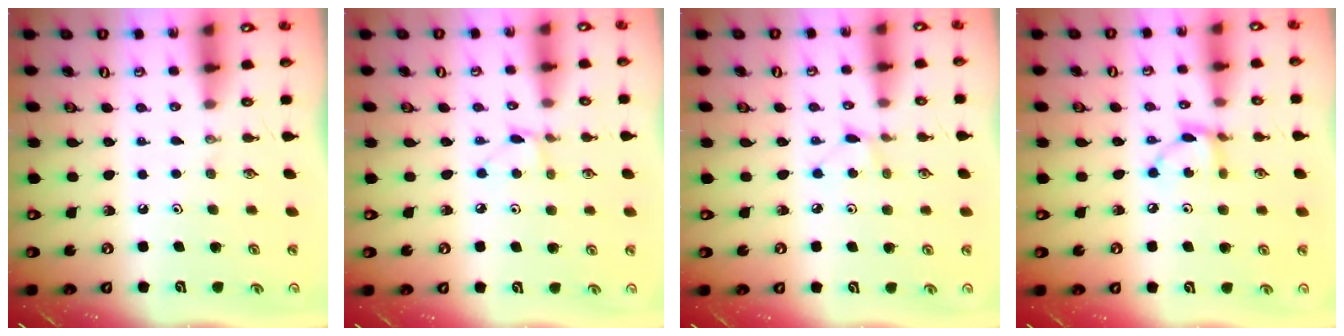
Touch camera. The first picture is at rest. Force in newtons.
{"total": 3.9, "press": 3.9, "slide": 0.5}
{"total": 3.8, "press": 3.7, "slide": 0.5}
{"total": 6.3, "press": 6.3, "slide": 0.2}